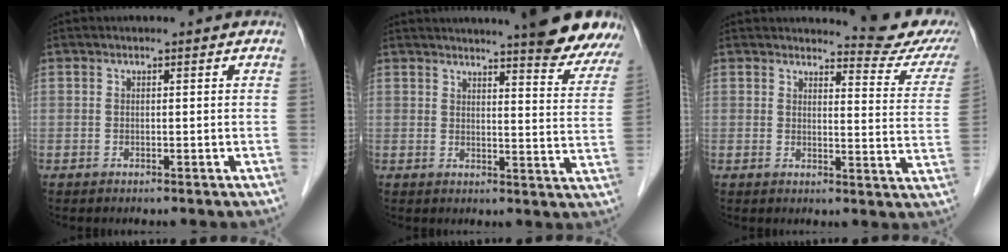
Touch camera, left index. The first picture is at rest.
{"total": 18.7, "force": [16.5, 1.7, 8.6], "torque": [-0.100, -0.049, 0.184]}
{"total": 10.2, "force": [9.8, 1.3, 2.6], "torque": [-0.014, -0.049, 0.093]}